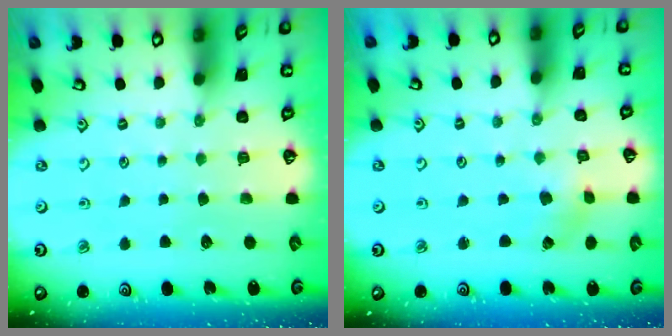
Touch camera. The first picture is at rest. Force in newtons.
{"total": 1.2, "press": 1.2, "slide": 0.2}